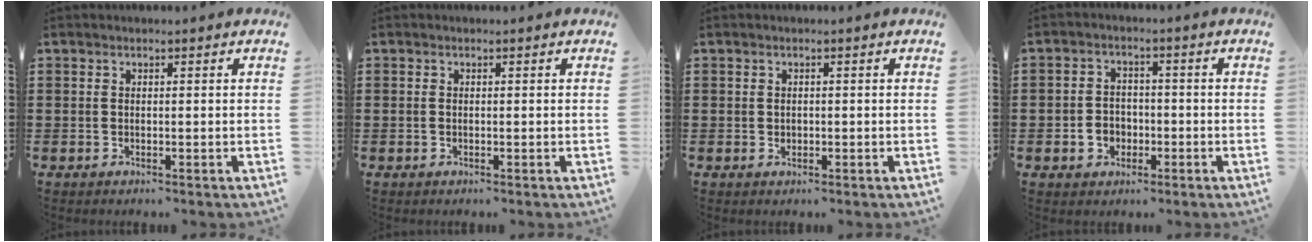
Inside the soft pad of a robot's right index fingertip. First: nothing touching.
{"total": 0.0}
{"total": 0.6, "force": [0.0, 0.6, 0.1], "torque": [-0.003, 0.005, 0.000]}
{"total": 3.5, "force": [-1.4, 2.9, 1.2], "torque": [-0.031, 0.003, -0.030]}